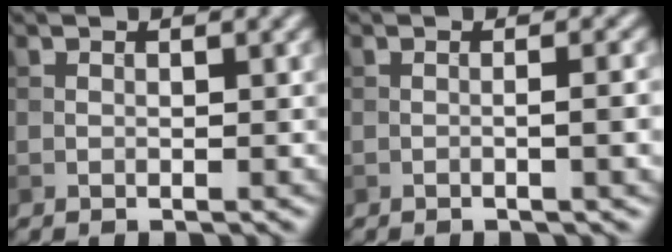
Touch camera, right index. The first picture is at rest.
{"total": 3.1, "force": [-0.4, 0.9, 2.9], "torque": [-0.031, 0.003, -0.007]}